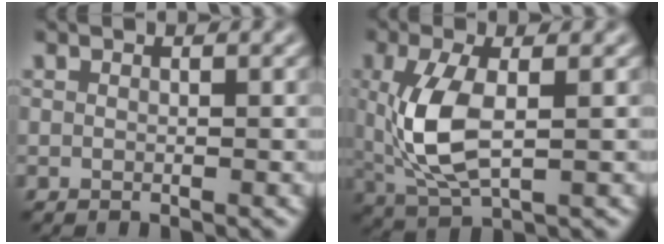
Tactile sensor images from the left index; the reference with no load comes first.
{"total": 6.3, "force": [0.3, 2.8, 5.6], "torque": [-0.137, -0.005, 0.010]}